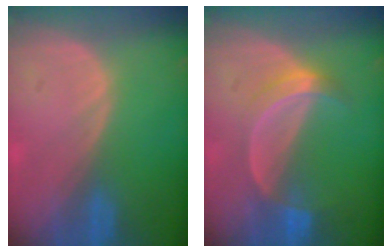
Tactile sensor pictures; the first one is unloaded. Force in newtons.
{"total": 5.2, "press": 4.9, "slide": 1.6}